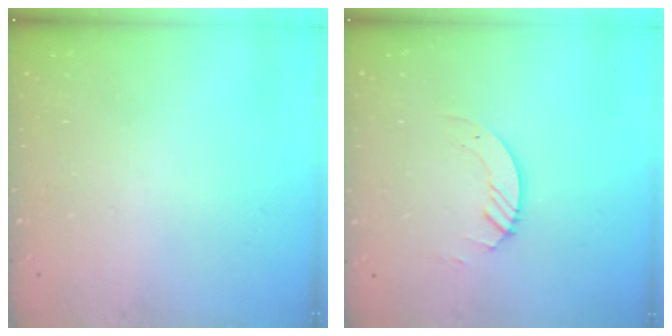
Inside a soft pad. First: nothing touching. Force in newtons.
{"total": 2.9, "press": 2.9, "slide": 0.3}